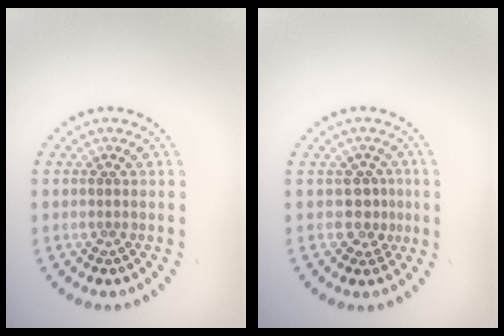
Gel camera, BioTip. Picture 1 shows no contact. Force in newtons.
{"total": 2.1, "press": 1.6, "slide": 1.4}